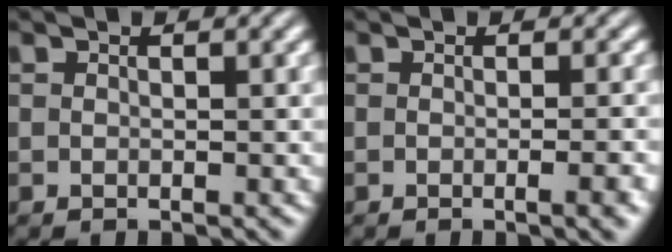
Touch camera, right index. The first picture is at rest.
{"total": 1.4, "force": [-0.9, -0.3, 1.1], "torque": [-0.016, 0.001, -0.014]}